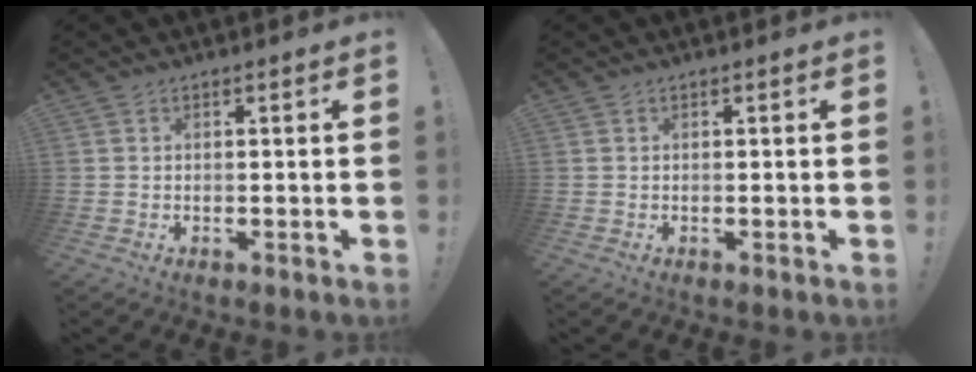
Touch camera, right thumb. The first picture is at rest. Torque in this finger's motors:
{"motor_torque": [0.00, 0.00, 0.10, 0.00, 0.06]}